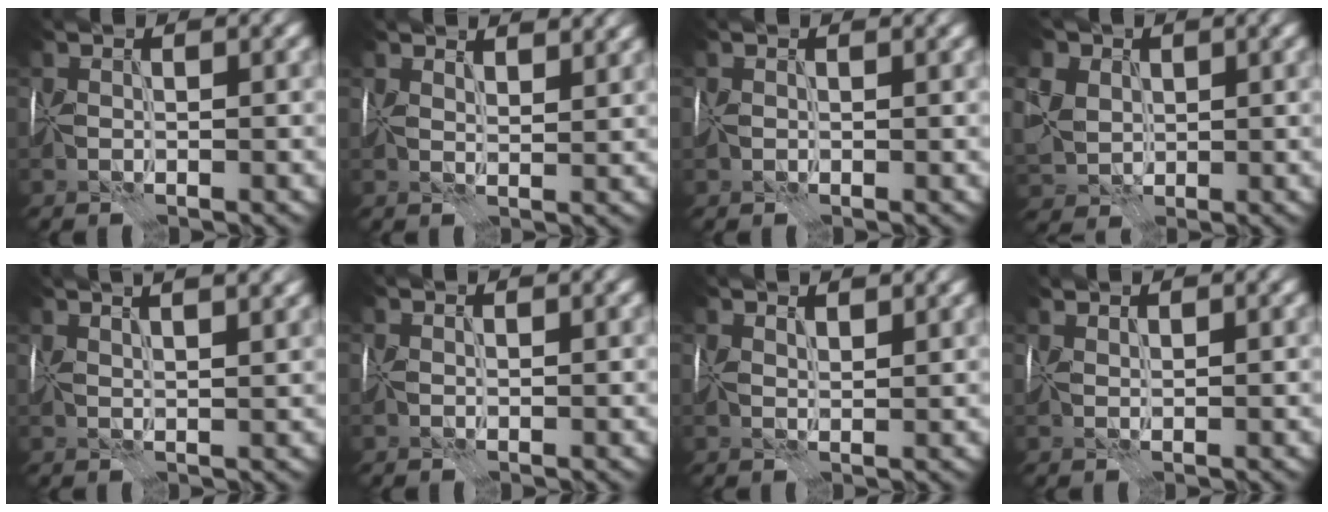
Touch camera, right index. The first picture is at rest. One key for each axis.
{"total": 4.0, "fx": 3.2, "fy": 1.4, "fz": 1.9, "tx": -0.029, "ty": 0.004, "tz": 0.040}
{"total": 1.1, "fx": 0.5, "fy": 0.9, "fz": 0.5, "tx": -0.014, "ty": 0.001, "tz": 0.011}
{"total": 7.1, "fx": 2.1, "fy": 5.7, "fz": 3.7, "tx": -0.101, "ty": 0.024, "tz": 0.028}
{"total": 8.4, "fx": 5.2, "fy": 3.3, "fz": 5.6, "tx": -0.072, "ty": 0.047, "tz": 0.059}
{"total": 0.8, "fx": 0.5, "fy": 0.4, "fz": 0.4, "tx": -0.010, "ty": -0.001, "tz": 0.012}
{"total": 2.7, "fx": 2.0, "fy": 0.9, "fz": 1.5, "tx": -0.025, "ty": 0.005, "tz": 0.027}
{"total": 1.7, "fx": 1.6, "fy": 0.3, "fz": 0.5, "tx": -0.016, "ty": 0.005, "tz": 0.028}